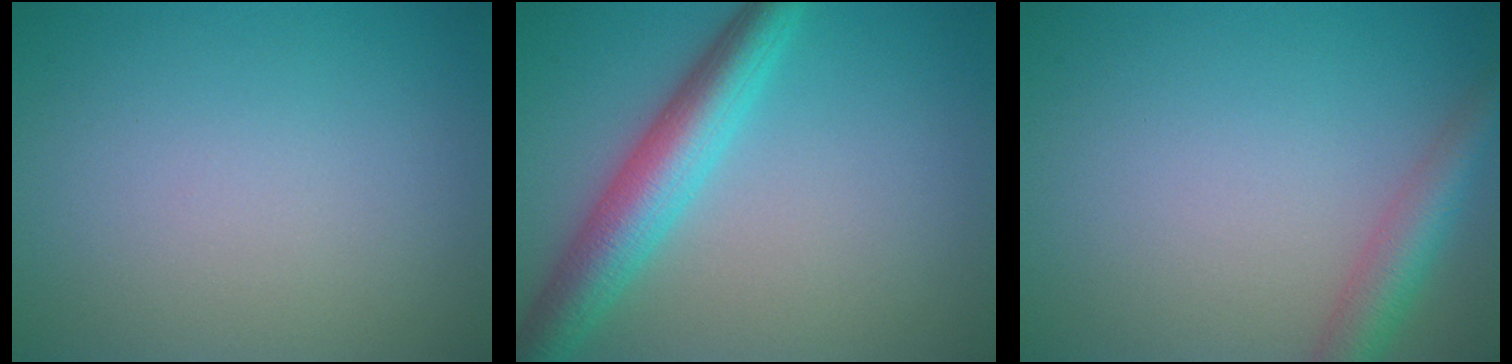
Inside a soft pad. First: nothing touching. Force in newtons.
{"total": 5.8, "press": 5.8, "slide": 0.1}
{"total": 3.5, "press": 3.5, "slide": 0.1}